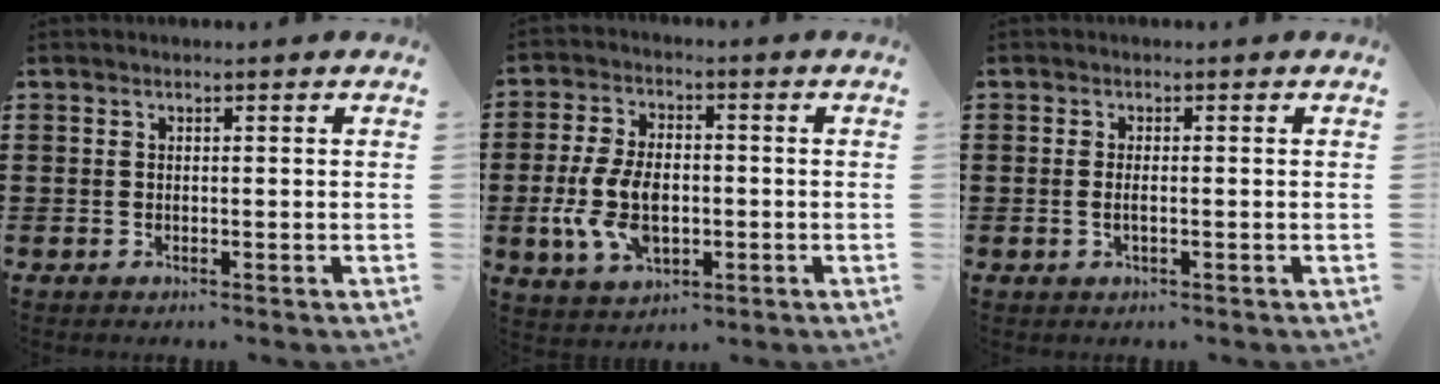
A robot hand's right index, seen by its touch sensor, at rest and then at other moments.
{"total": 9.5, "force": [-1.6, 5.3, 7.6], "torque": [-0.179, -0.003, -0.031]}
{"total": 1.3, "force": [-0.1, 0.1, 1.3], "torque": [-0.031, -0.007, -0.002]}